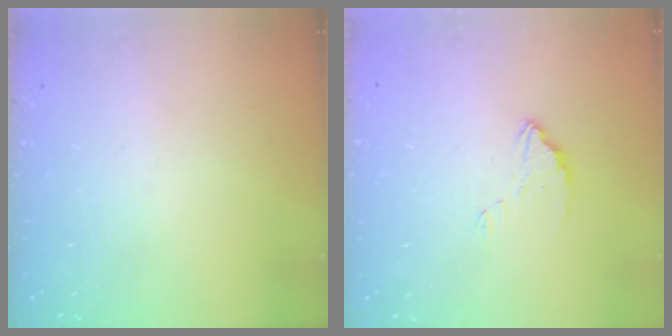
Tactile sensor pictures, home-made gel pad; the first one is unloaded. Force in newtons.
{"total": 2.5, "press": 2.5, "slide": 0.2}